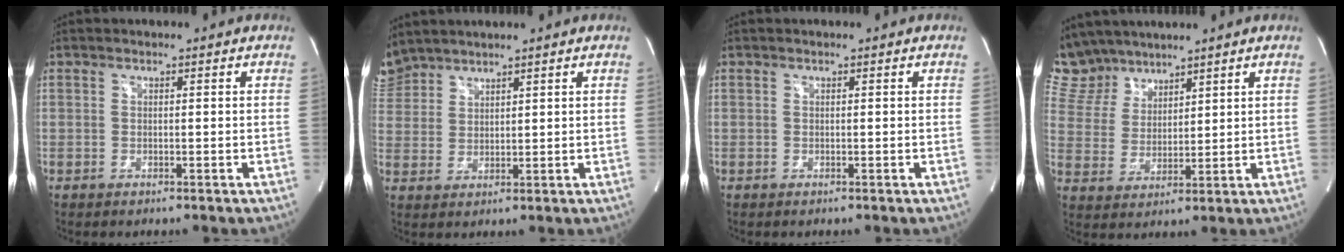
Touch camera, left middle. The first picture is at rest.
{"total": 5.5, "force": [5.2, 1.7, 0.2], "torque": [-0.012, 0.017, 0.112]}
{"total": 0.0}
{"total": 8.6, "force": [7.7, 3.6, 0.8], "torque": [-0.028, 0.016, 0.166]}